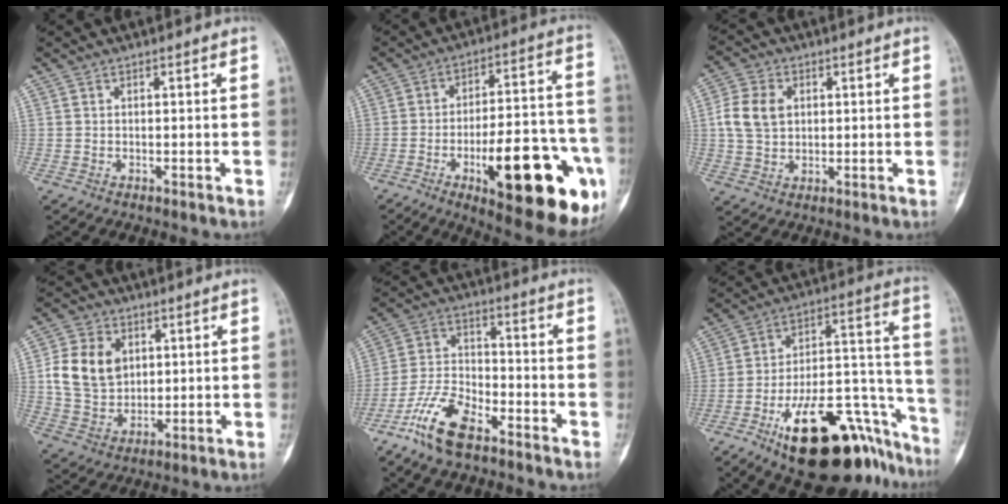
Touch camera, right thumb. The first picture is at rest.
{"total": 26.5, "force": [-10.2, 8.6, 22.9], "torque": [-0.263, 0.037, -0.131]}
{"total": 8.0, "force": [1.4, 5.9, 5.1], "torque": [-0.097, 0.006, 0.027]}
{"total": 12.0, "force": [2.5, 9.2, 7.2], "torque": [-0.110, -0.004, 0.053]}
{"total": 10.8, "force": [-7.2, 4.4, 6.7], "torque": [-0.143, 0.038, -0.149]}
{"total": 27.8, "force": [-16.4, 11.4, 19.4], "torque": [-0.201, 0.113, -0.246]}